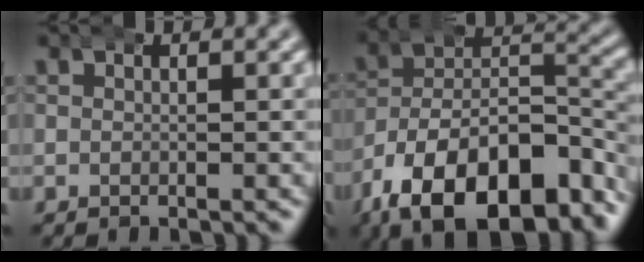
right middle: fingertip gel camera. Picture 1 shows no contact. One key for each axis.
{"total": 17.2, "fx": -7.6, "fy": 10.3, "fz": 11.5, "tx": -0.198, "ty": -0.056, "tz": -0.092}